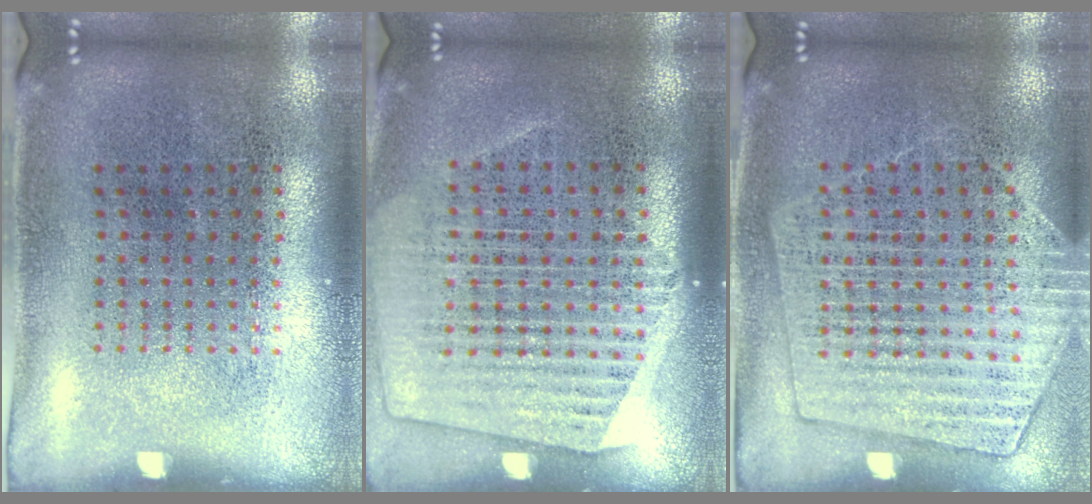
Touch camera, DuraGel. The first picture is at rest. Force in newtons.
{"total": 1.3, "press": 1.2, "slide": 0.5}
{"total": 1.4, "press": 1.4, "slide": 0.3}